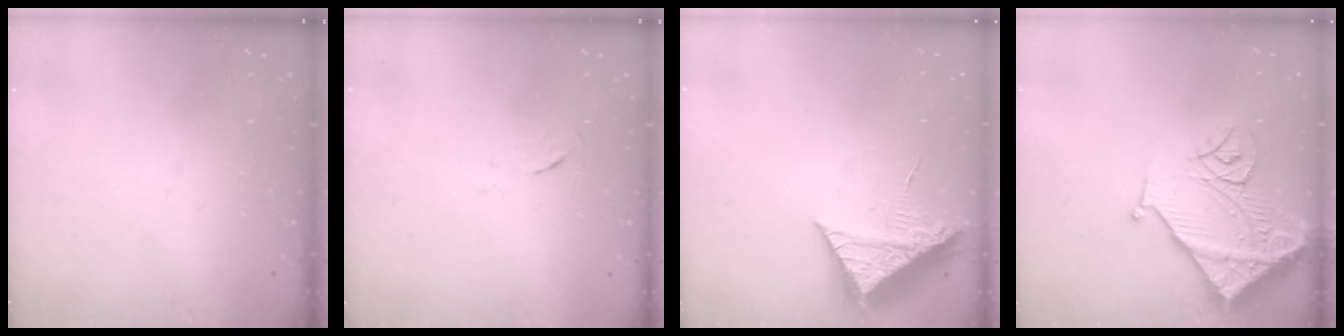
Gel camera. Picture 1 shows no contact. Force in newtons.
{"total": 3.1, "press": 2.8, "slide": 1.2}
{"total": 9.8, "press": 9.8, "slide": 0.6}
{"total": 15.0, "press": 14.9, "slide": 1.9}